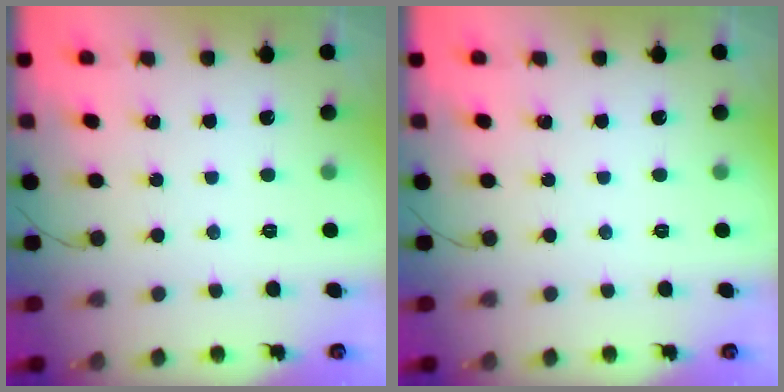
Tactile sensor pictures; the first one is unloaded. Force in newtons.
{"total": 0.0}